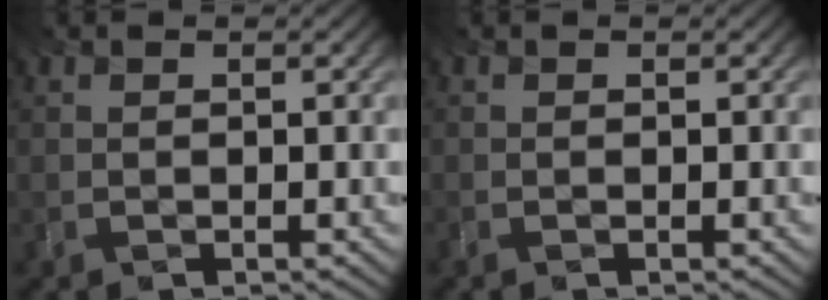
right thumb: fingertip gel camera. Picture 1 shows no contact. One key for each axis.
{"total": 0.0}